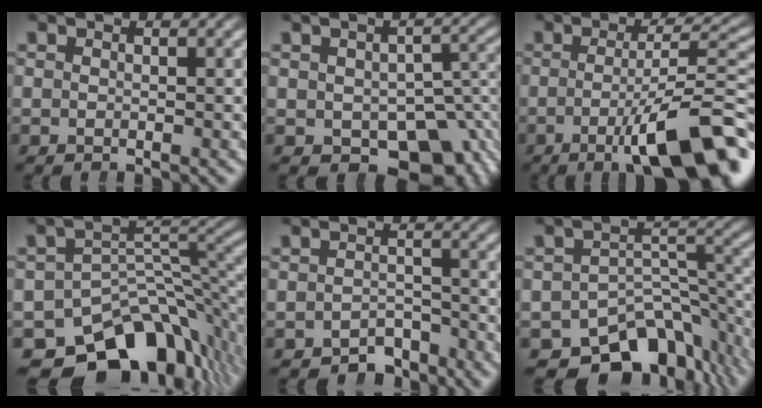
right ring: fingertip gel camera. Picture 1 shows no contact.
{"total": 10.3, "force": [-4.0, 6.9, 6.5], "torque": [-0.076, -0.041, -0.033]}
{"total": 9.8, "force": [-4.4, 1.3, 8.6], "torque": [-0.106, -0.003, -0.057]}
{"total": 16.3, "force": [-9.7, 9.0, 9.5], "torque": [-0.129, -0.035, -0.132]}
{"total": 4.4, "force": [-4.1, 1.6, 0.7], "torque": [0.021, -0.009, -0.068]}
{"total": 11.9, "force": [-8.2, 5.9, 6.4], "torque": [-0.080, -0.028, -0.112]}